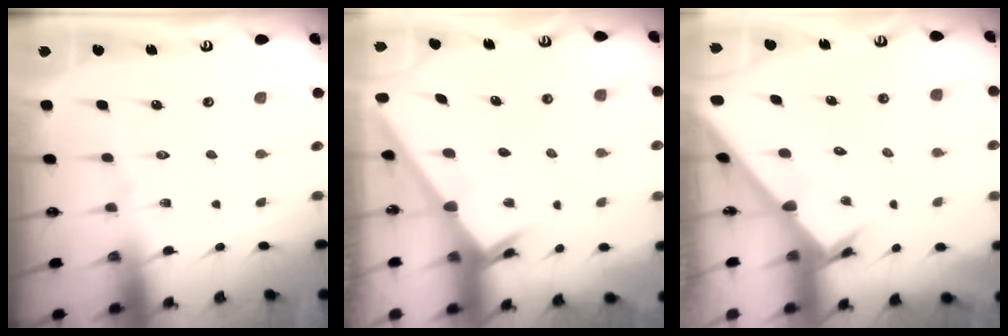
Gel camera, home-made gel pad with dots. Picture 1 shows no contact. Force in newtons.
{"total": 2.4, "press": 2.4, "slide": 0.2}
{"total": 2.4, "press": 2.4, "slide": 0.1}